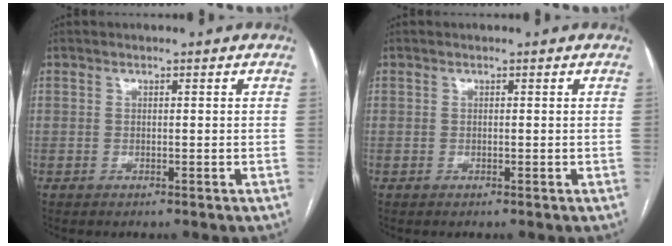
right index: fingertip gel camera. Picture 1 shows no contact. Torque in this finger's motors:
{"motor_torque": [0.00, 0.00, 0.00, 0.00]}